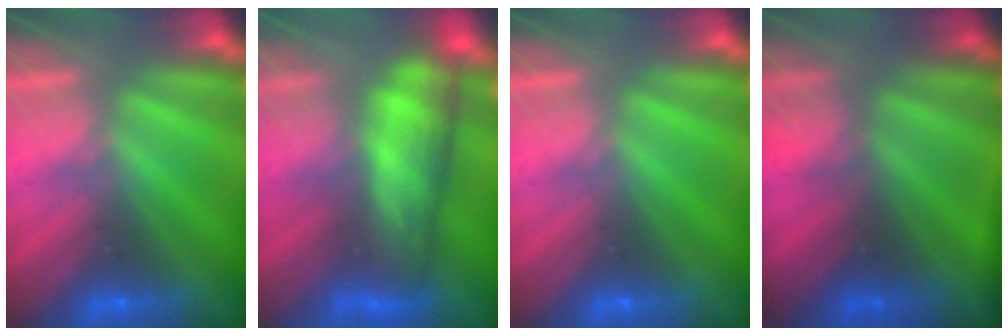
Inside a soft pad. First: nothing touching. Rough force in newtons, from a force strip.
{"total": 5.7}
{"total": 0.0}
{"total": 6.4}